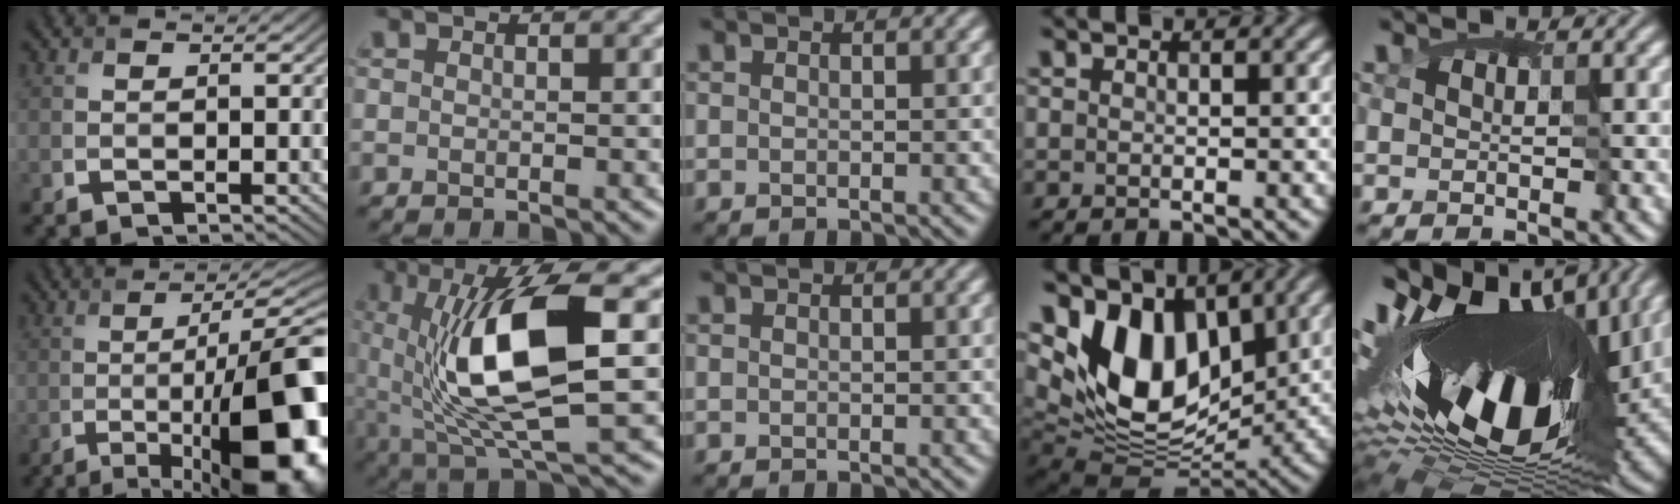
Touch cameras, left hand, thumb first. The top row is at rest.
{"thumb": {"total": 19.3, "force": [-6.1, 6.4, 17.2], "torque": [-0.215, -0.015, -0.088]}, "index": {"total": 11.0, "force": [1.2, 3.4, 10.4], "torque": [-0.180, 0.002, 0.027]}, "ring": {"total": 9.7, "force": [3.9, 5.9, 6.6], "torque": [-0.129, -0.012, 0.068]}, "little": {"total": 18.5, "force": [1.5, 10.1, 15.4], "torque": [-0.302, -0.011, 0.025]}}